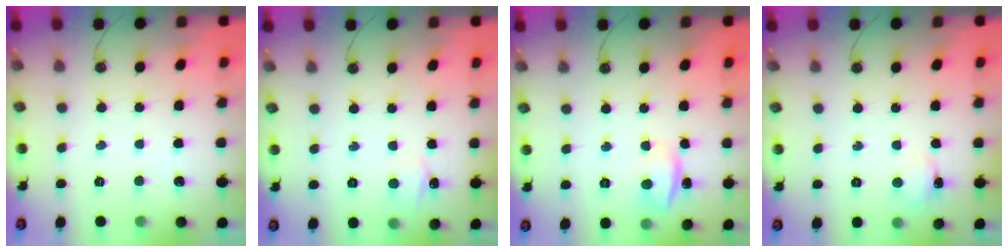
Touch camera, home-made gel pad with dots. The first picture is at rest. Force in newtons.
{"total": 4.1, "press": 4.0, "slide": 0.6}
{"total": 2.0, "press": 1.5, "slide": 1.3}
{"total": 3.2, "press": 3.2, "slide": 0.6}